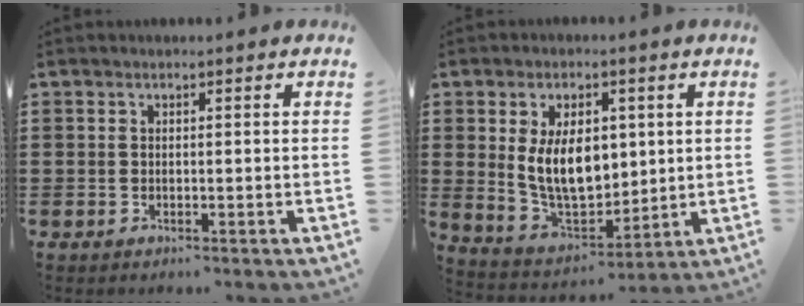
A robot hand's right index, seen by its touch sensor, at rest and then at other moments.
{"total": 10.1, "force": [1.7, 6.1, 7.9], "torque": [-0.163, 0.005, 0.028]}